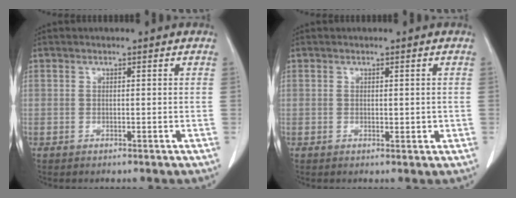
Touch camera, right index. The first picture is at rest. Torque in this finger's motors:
{"motor_torque": [0.07, 0.17, 0.04, 0.02]}